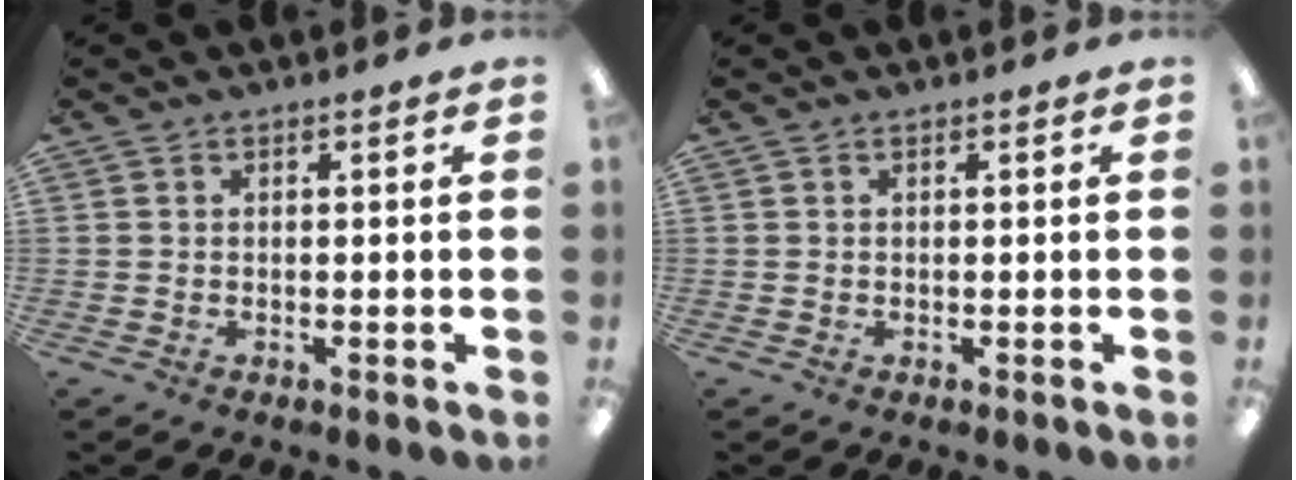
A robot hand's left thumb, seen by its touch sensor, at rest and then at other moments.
{"total": 0.0}